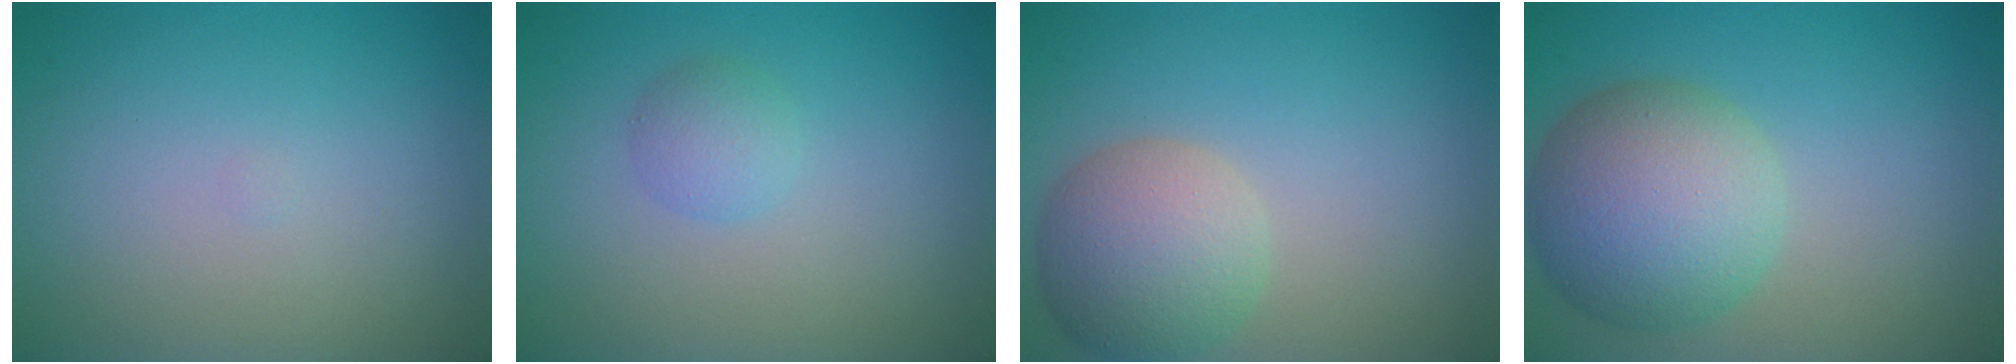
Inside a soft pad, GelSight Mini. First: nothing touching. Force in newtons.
{"total": 1.7, "press": 1.7, "slide": 0.0}
{"total": 5.4, "press": 5.4, "slide": 0.5}
{"total": 7.9, "press": 7.9, "slide": 0.6}